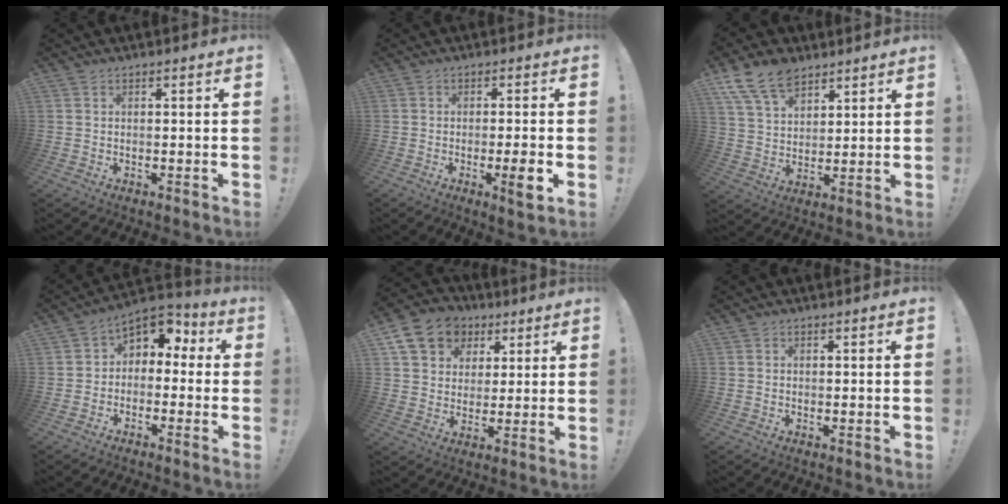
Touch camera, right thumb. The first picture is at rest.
{"total": 5.4, "force": [-2.0, 0.0, 5.1], "torque": [-0.070, -0.006, -0.033]}
{"total": 12.8, "force": [8.9, 7.5, 5.4], "torque": [-0.105, -0.044, 0.173]}
{"total": 6.5, "force": [1.7, 5.2, 3.6], "torque": [-0.046, -0.011, 0.037]}
{"total": 14.0, "force": [6.5, 11.1, 5.6], "torque": [-0.079, -0.029, 0.131]}
{"total": 0.0}